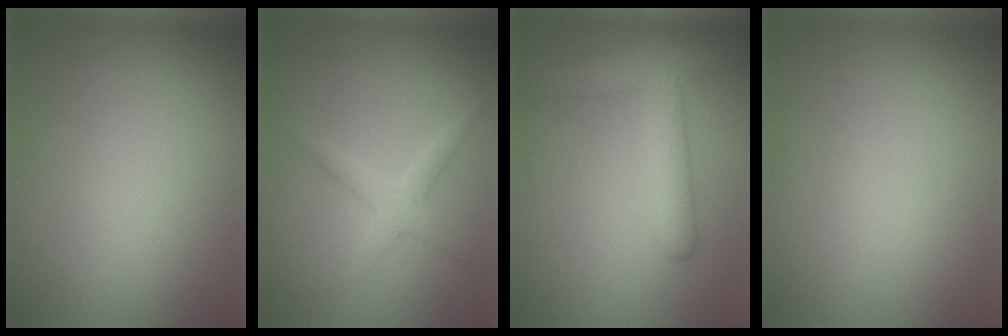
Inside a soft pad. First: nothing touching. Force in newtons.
{"total": 2.1, "press": 2.1, "slide": 0.0}
{"total": 5.4, "press": 5.4, "slide": 0.3}
{"total": 0.0}